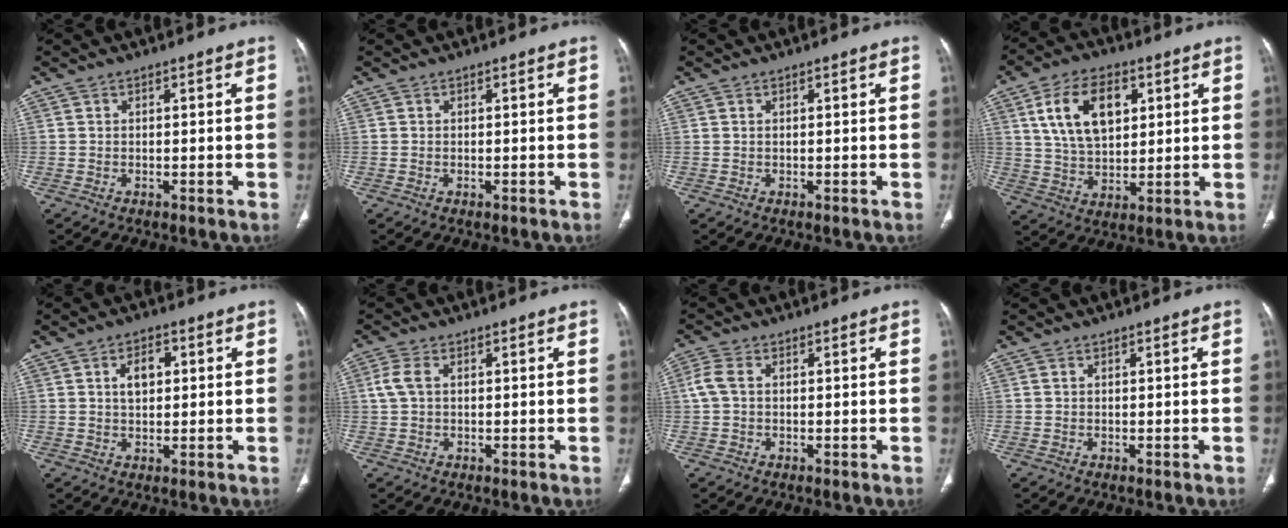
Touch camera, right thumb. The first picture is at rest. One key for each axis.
{"total": 0.0}
{"total": 0.0}
{"total": 13.9, "fx": 4.7, "fy": 8.3, "fz": 10.0, "tx": -0.154, "ty": -0.010, "tz": 0.090}
{"total": 4.7, "fx": 1.2, "fy": 3.0, "fz": 3.5, "tx": -0.049, "ty": 0.002, "tz": 0.020}
{"total": 3.4, "fx": 0.5, "fy": 2.1, "fz": 2.6, "tx": -0.071, "ty": 0.009, "tz": 0.008}
{"total": 3.6, "fx": 0.3, "fy": 2.4, "fz": 2.7, "tx": -0.070, "ty": 0.010, "tz": 0.001}
{"total": 0.0}